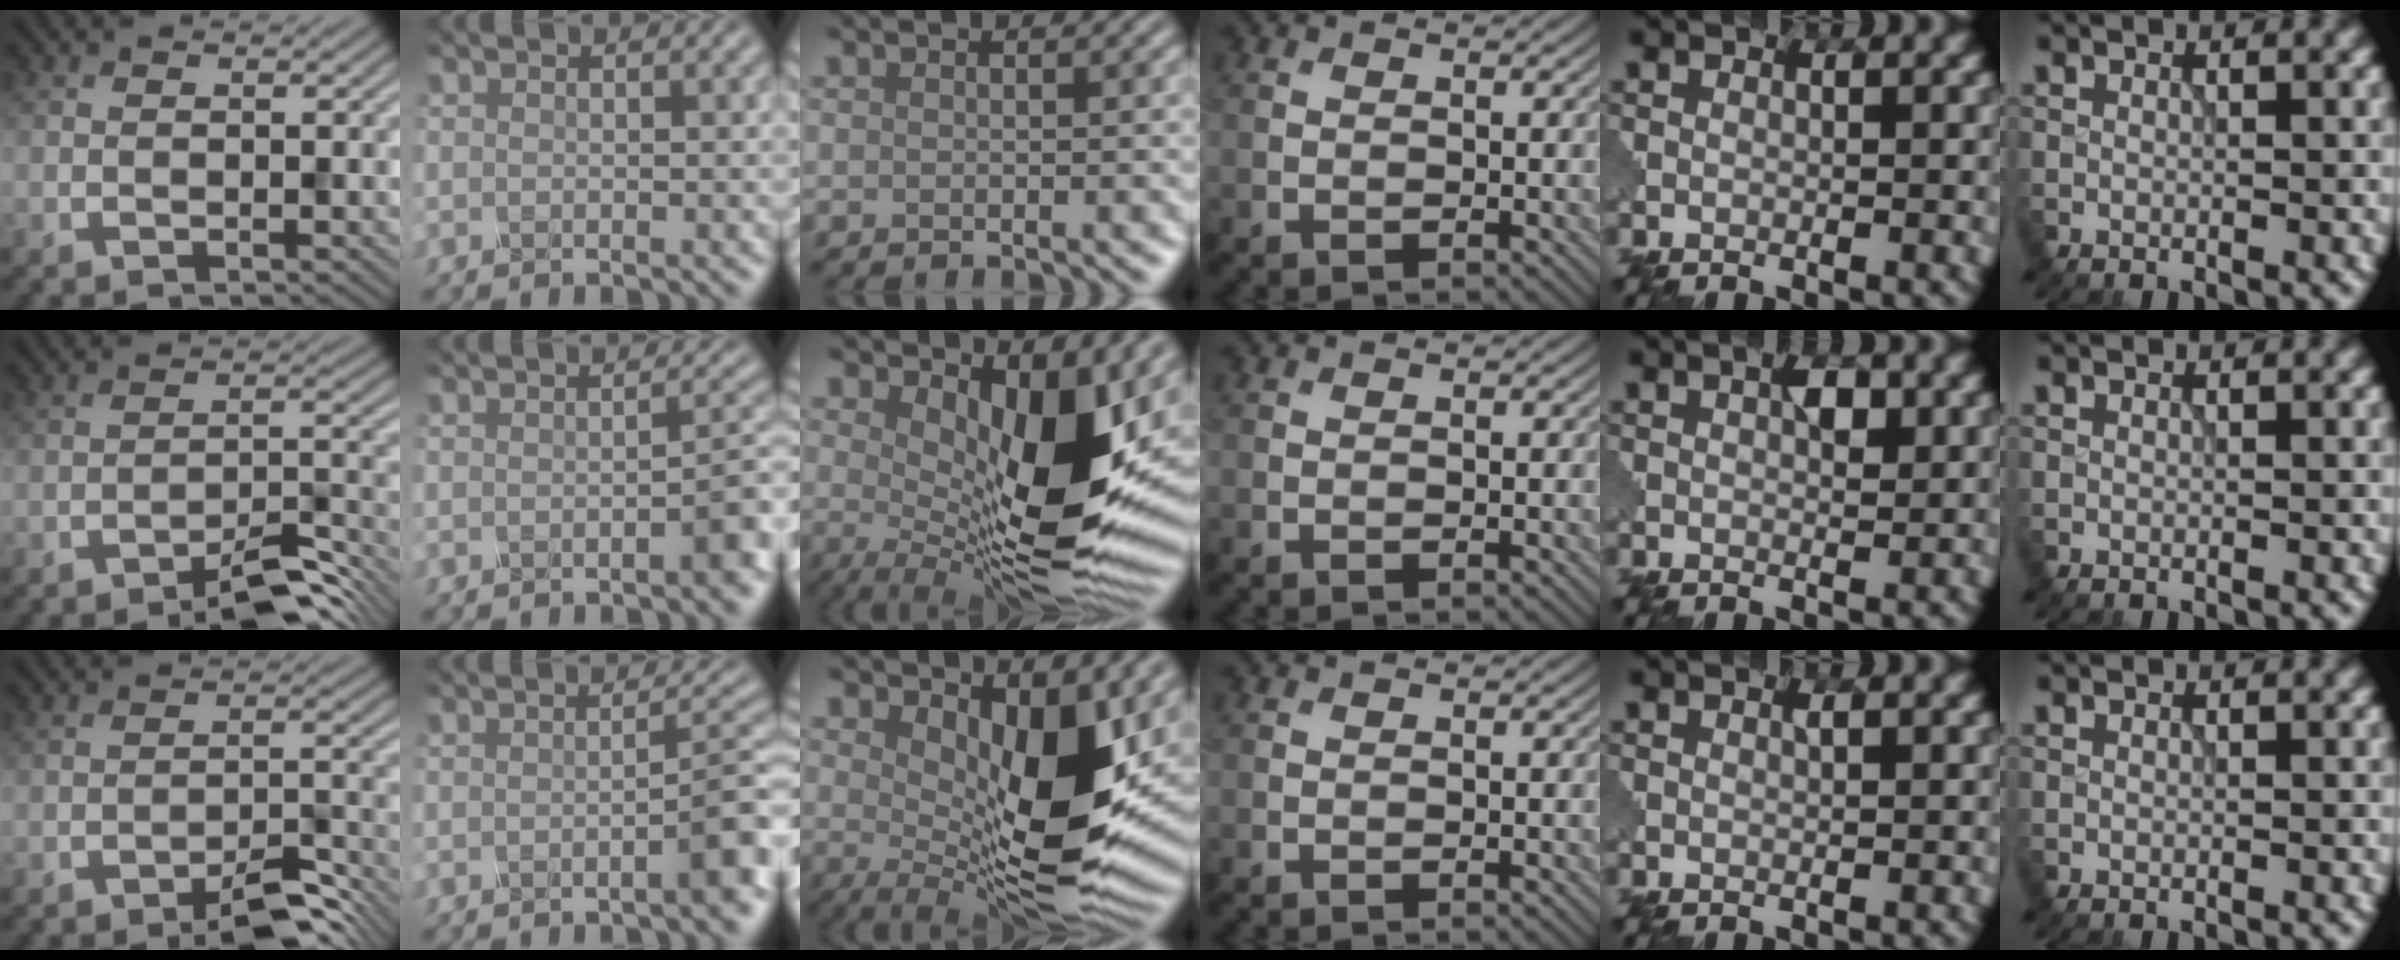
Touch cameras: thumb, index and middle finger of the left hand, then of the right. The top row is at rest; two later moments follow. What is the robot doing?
{"motion": "press", "object": "mechanical pencil"}